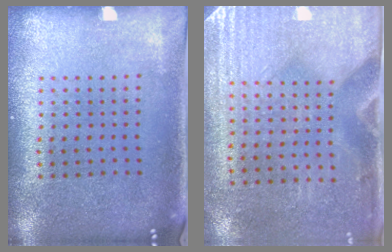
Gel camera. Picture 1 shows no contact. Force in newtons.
{"total": 2.9, "press": 2.5, "slide": 1.5}